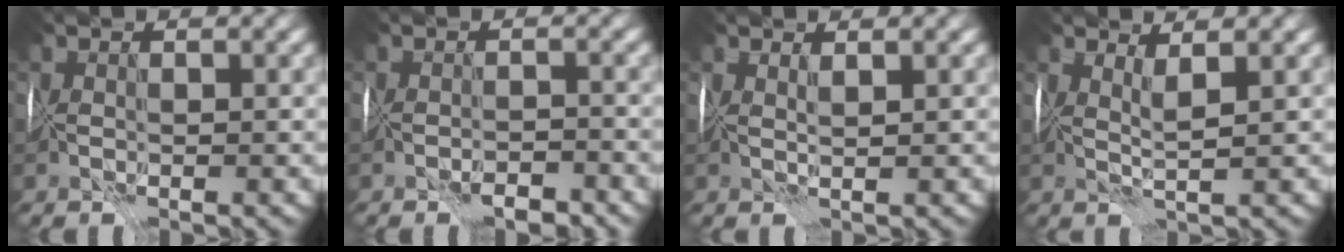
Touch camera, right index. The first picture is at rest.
{"total": 2.0, "force": [-1.8, 0.2, 0.8], "torque": [-0.001, 0.007, -0.025]}
{"total": 1.8, "force": [1.5, -0.9, -0.3], "torque": [0.006, 0.007, 0.035]}
{"total": 2.3, "force": [1.9, -1.2, 0.3], "torque": [-0.005, 0.003, 0.040]}